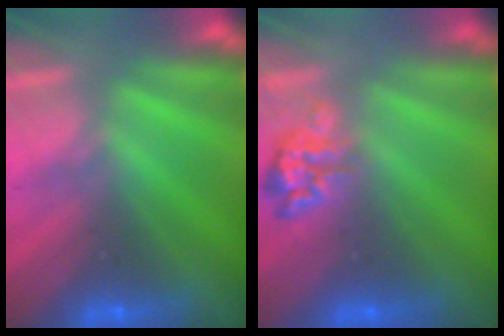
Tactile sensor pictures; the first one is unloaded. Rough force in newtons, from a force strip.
{"total": 2.4}